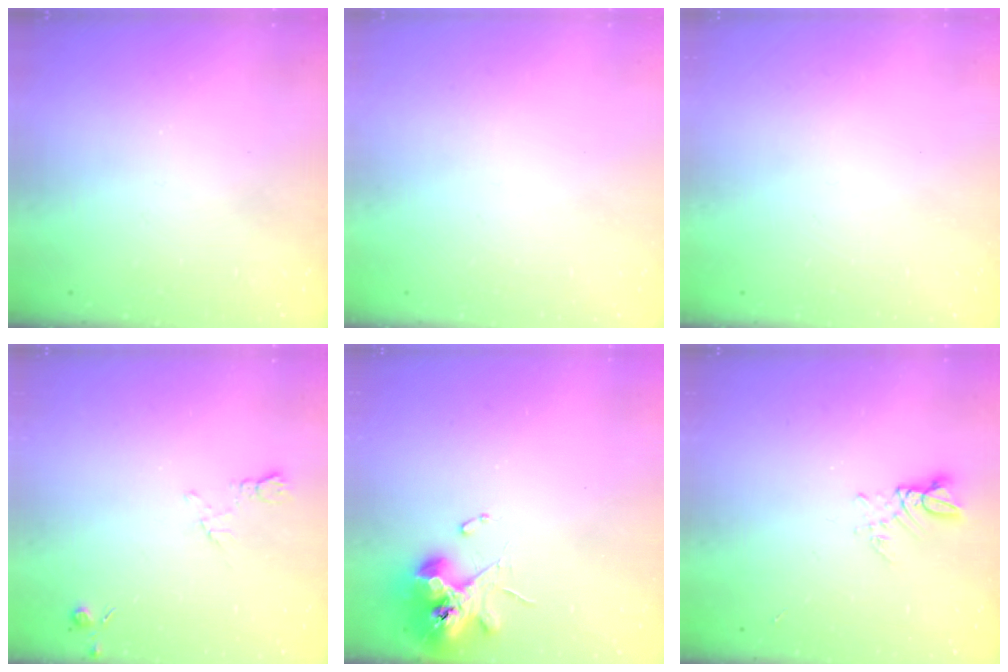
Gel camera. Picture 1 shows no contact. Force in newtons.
{"total": 0.0}
{"total": 0.0}
{"total": 6.2, "press": 6.1, "slide": 0.8}
{"total": 11.2, "press": 11.1, "slide": 1.4}
{"total": 3.6, "press": 3.6, "slide": 0.1}